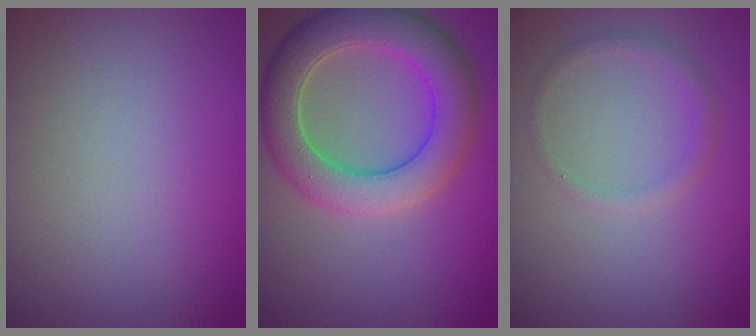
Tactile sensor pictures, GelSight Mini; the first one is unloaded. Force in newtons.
{"total": 6.8, "press": 6.8, "slide": 0.3}
{"total": 1.2, "press": 1.2, "slide": 0.1}